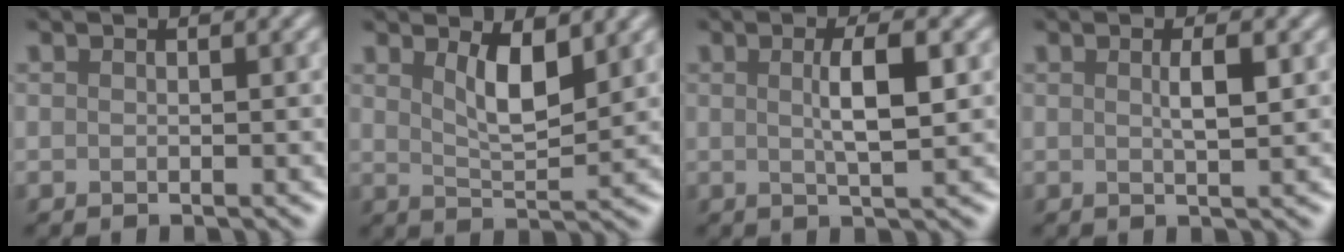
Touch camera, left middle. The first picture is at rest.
{"total": 3.8, "force": [1.8, 1.2, 3.1], "torque": [-0.060, -0.006, 0.035]}
{"total": 3.6, "force": [0.6, 0.7, 3.5], "torque": [-0.061, 0.003, 0.009]}
{"total": 2.0, "force": [0.5, 0.3, 2.0], "torque": [-0.033, 0.002, 0.007]}